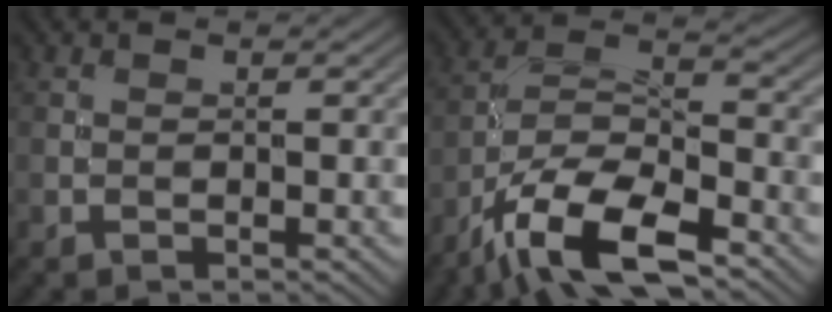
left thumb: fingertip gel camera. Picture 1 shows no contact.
{"total": 12.8, "force": [-8.5, 4.6, 8.5], "torque": [-0.165, -0.002, -0.179]}